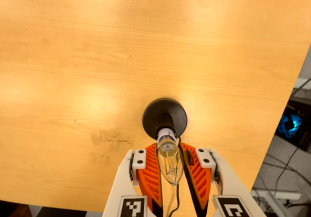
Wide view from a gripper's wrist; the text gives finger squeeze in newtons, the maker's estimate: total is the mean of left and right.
{"total": 11.9, "left": 11.4, "right": 12.3}